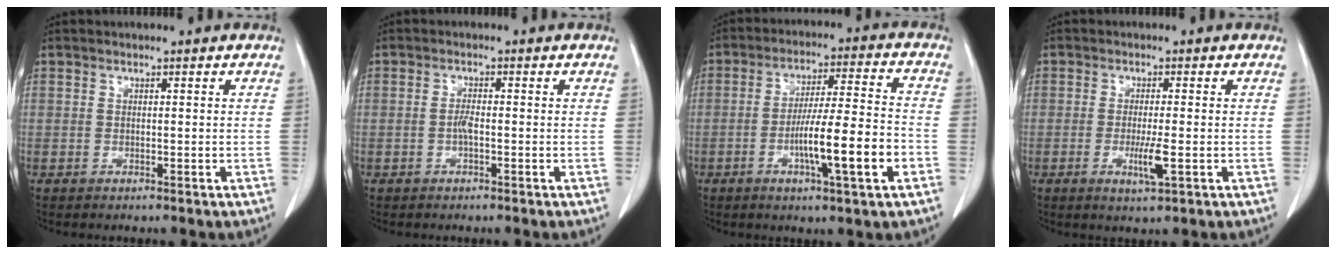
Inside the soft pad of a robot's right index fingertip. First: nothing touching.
{"total": 1.6, "force": [-0.4, 0.3, 1.5], "torque": [-0.031, 0.001, -0.009]}
{"total": 12.2, "force": [-4.1, 0.4, 11.5], "torque": [-0.193, -0.001, -0.068]}
{"total": 3.9, "force": [-1.1, 0.2, 3.7], "torque": [-0.071, -0.009, -0.018]}